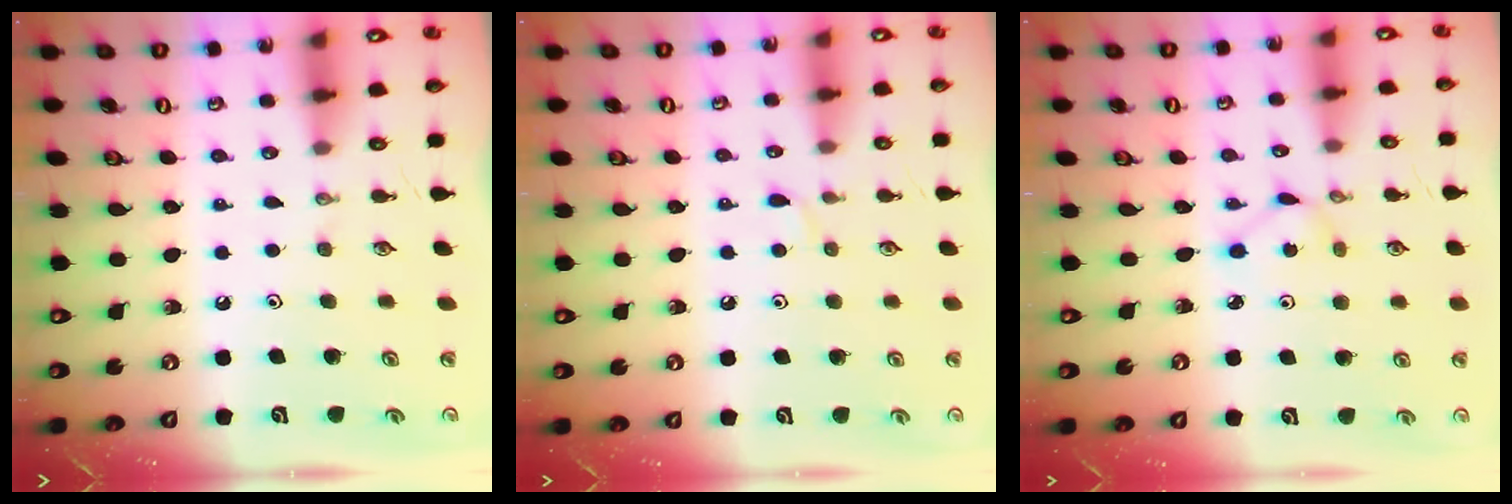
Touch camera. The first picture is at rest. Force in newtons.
{"total": 3.2, "press": 3.2, "slide": 0.4}
{"total": 1.8, "press": 1.7, "slide": 0.2}